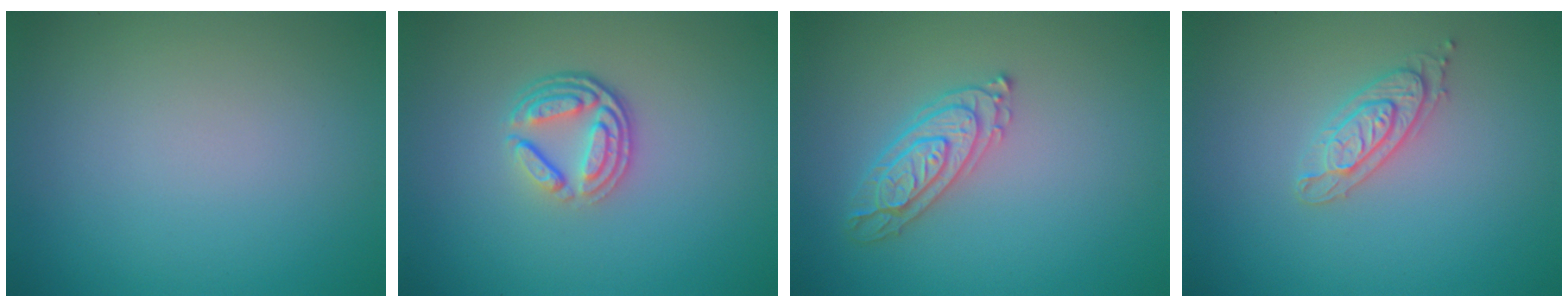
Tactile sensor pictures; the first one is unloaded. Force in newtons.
{"total": 4.0, "press": 2.9, "slide": 2.7}
{"total": 3.0, "press": 2.9, "slide": 0.7}
{"total": 2.2, "press": 2.1, "slide": 0.5}